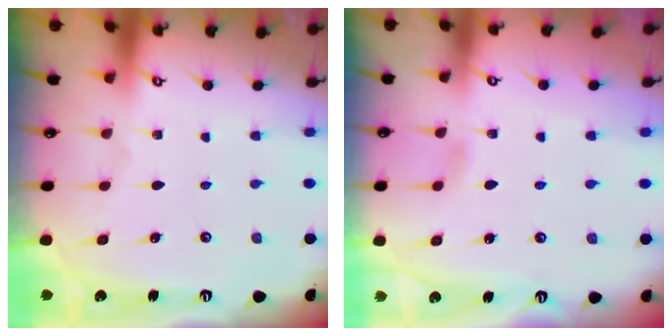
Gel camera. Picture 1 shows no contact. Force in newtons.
{"total": 2.8, "press": 2.8, "slide": 0.3}